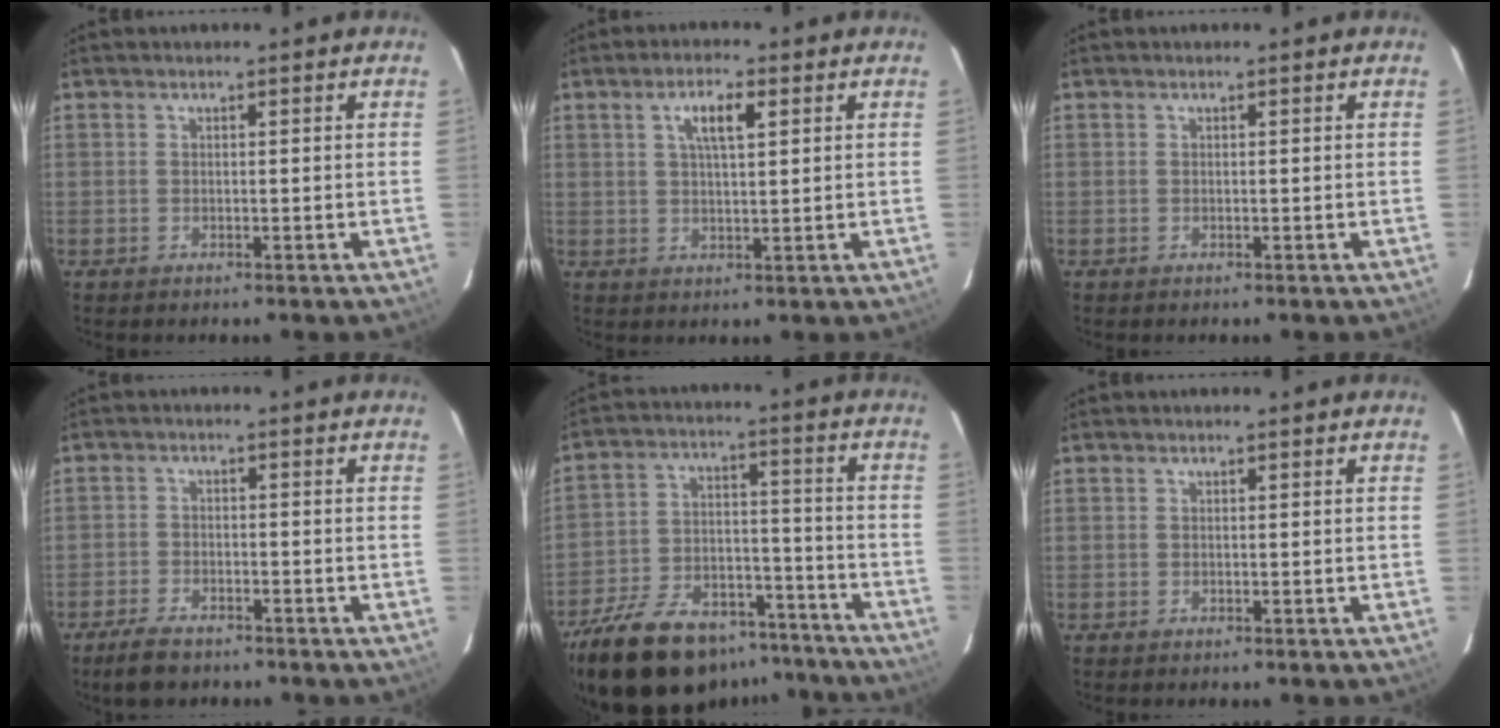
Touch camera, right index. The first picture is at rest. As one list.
[{"total": 5.1, "force": [2.1, 1.3, 4.5], "torque": [-0.080, 0.006, 0.038]}, {"total": 0.0}, {"total": 6.0, "force": [-4.7, 2.4, 2.7], "torque": [-0.074, -0.004, -0.084]}, {"total": 26.6, "force": [-20.2, 11.8, 12.6], "torque": [-0.260, 0.008, -0.295]}, {"total": 0.0}]